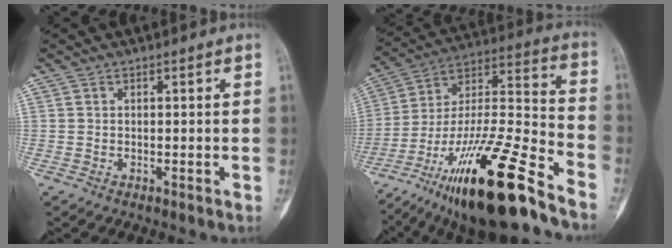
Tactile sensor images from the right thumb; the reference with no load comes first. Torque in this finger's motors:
{"motor_torque": [3.89, 1.12, 1.31, -1.46, 0.56]}